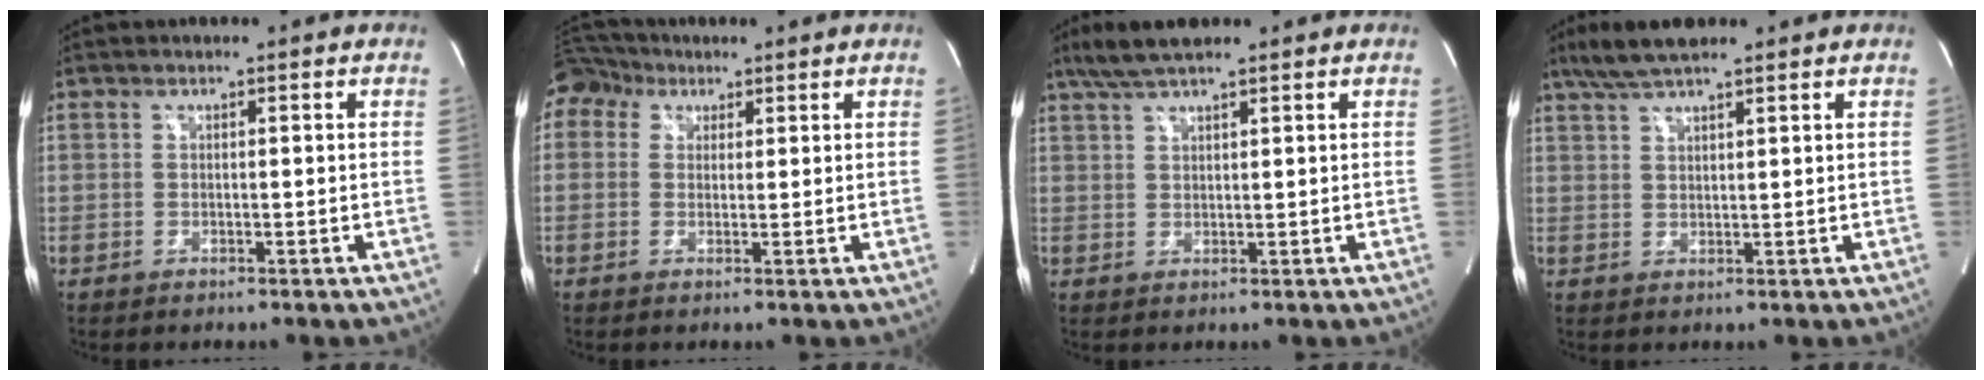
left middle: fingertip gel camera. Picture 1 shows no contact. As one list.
[{"total": 6.3, "force": [3.6, 4.8, 1.9], "torque": [-0.044, 0.043, 0.071]}, {"total": 5.7, "force": [4.5, 0.7, 3.5], "torque": [-0.074, 0.021, 0.084]}, {"total": 6.2, "force": [4.9, 0.9, 3.7], "torque": [-0.079, 0.021, 0.092]}]